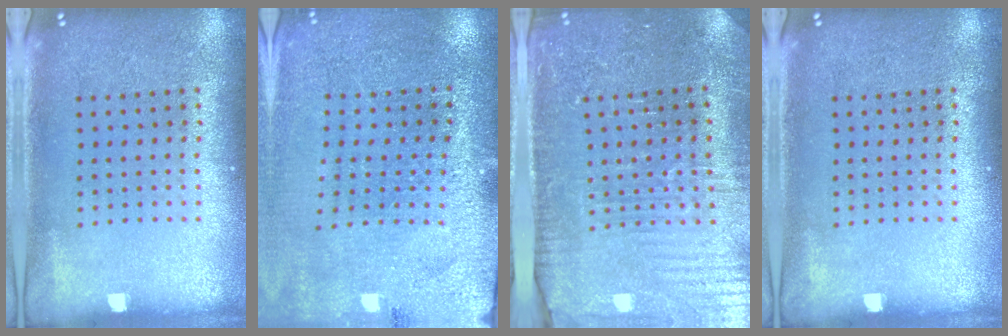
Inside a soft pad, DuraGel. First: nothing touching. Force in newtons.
{"total": 2.8, "press": 2.8, "slide": 0.1}
{"total": 3.5, "press": 3.5, "slide": 0.3}
{"total": 0.0}